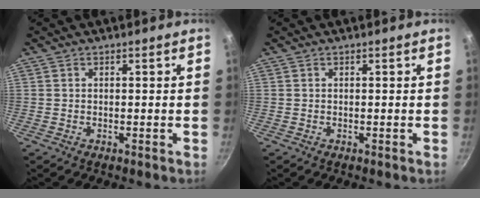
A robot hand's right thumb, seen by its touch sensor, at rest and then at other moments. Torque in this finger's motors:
{"motor_torque": [0.00, 0.00, 0.00, 0.00, 0.00]}